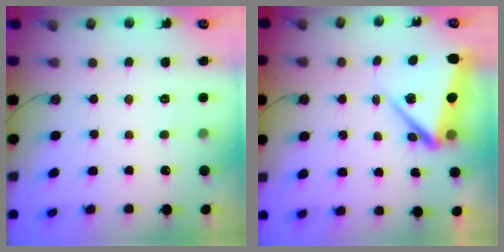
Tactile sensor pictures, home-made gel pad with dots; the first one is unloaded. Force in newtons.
{"total": 7.7, "press": 7.5, "slide": 1.6}